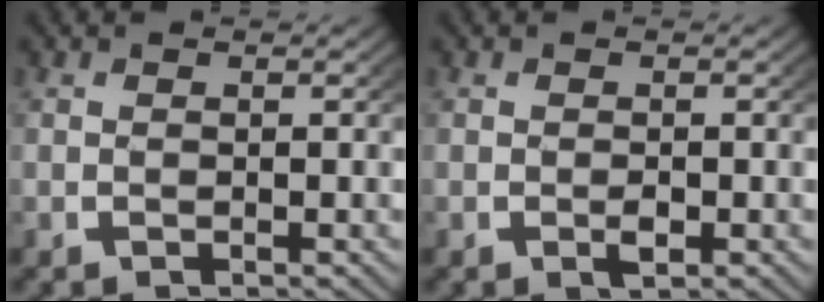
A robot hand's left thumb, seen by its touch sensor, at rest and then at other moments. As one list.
[{"total": 1.1, "force": [-0.2, 0.6, 0.9], "torque": [-0.013, -0.001, -0.004]}]